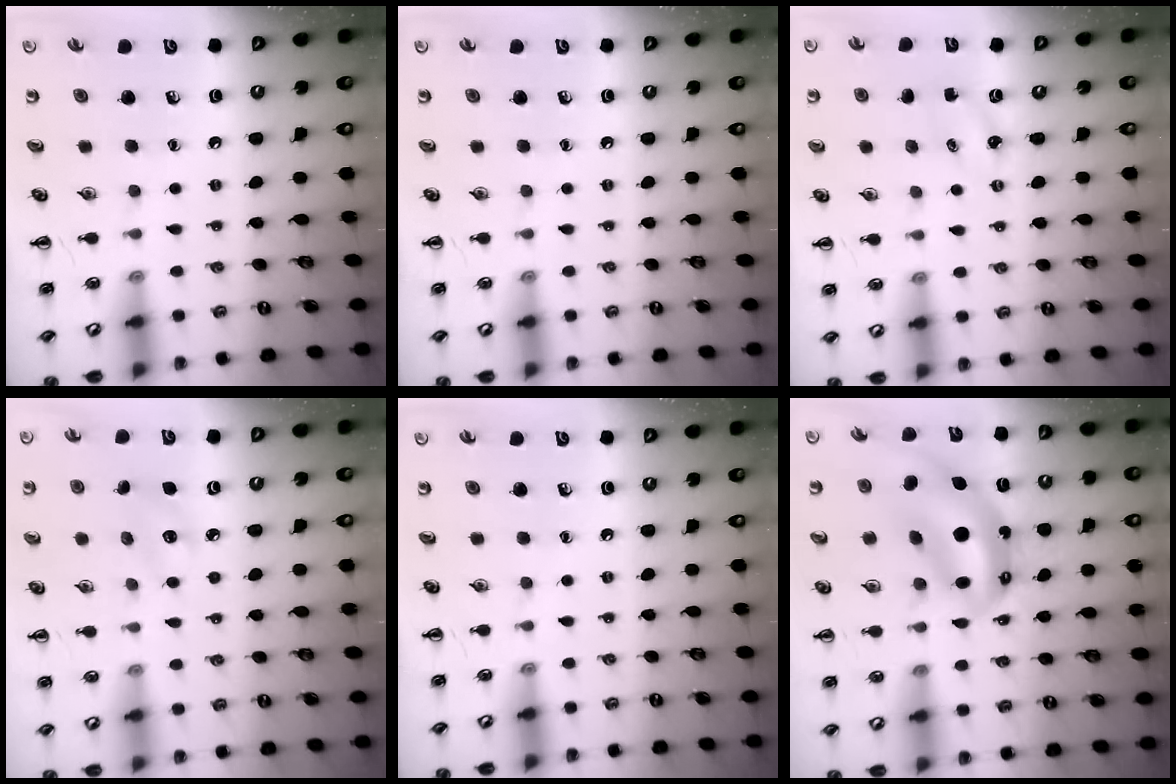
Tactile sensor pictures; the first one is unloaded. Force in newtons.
{"total": 0.0}
{"total": 2.9, "press": 2.8, "slide": 0.9}
{"total": 5.6, "press": 5.4, "slide": 1.5}
{"total": 0.0}
{"total": 11.8, "press": 11.4, "slide": 3.1}